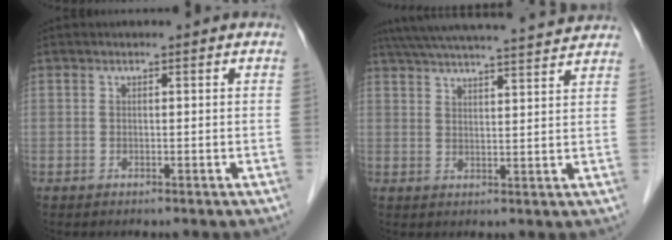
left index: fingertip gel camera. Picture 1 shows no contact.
{"total": 19.0, "force": [17.5, 0.5, 7.2], "torque": [-0.126, 0.027, 0.245]}